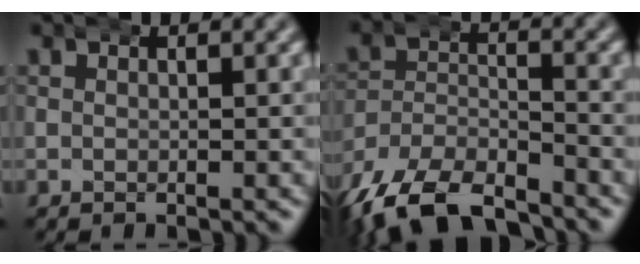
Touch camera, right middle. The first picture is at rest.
{"total": 10.1, "force": [-8.3, 4.7, 3.2], "torque": [-0.081, -0.032, -0.137]}